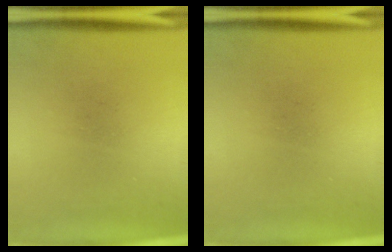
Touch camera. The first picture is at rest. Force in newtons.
{"total": 0.0}